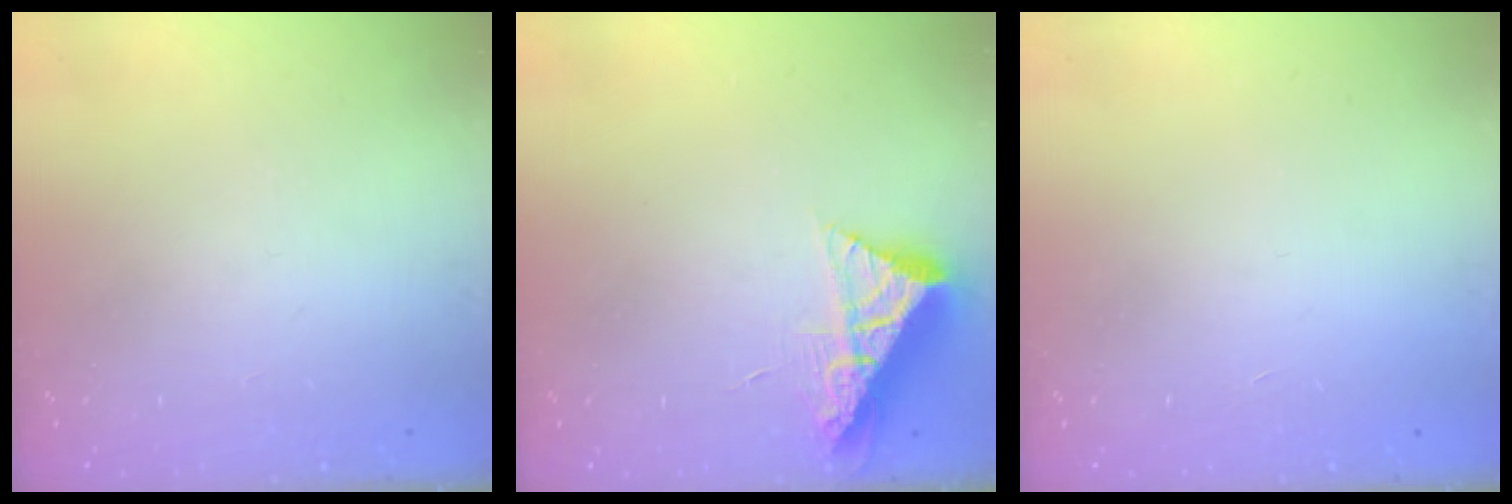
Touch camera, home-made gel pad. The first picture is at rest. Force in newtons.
{"total": 8.2, "press": 8.2, "slide": 0.3}
{"total": 1.7, "press": 1.7, "slide": 0.1}